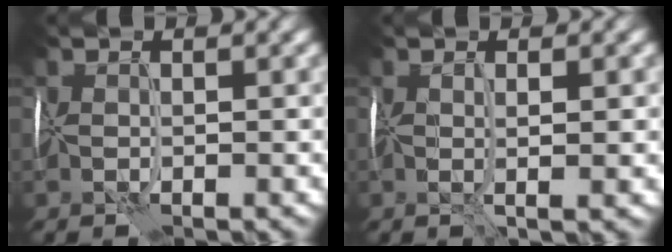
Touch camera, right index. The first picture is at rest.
{"total": 1.5, "force": [0.3, 0.0, 1.5], "torque": [-0.035, -0.002, 0.001]}